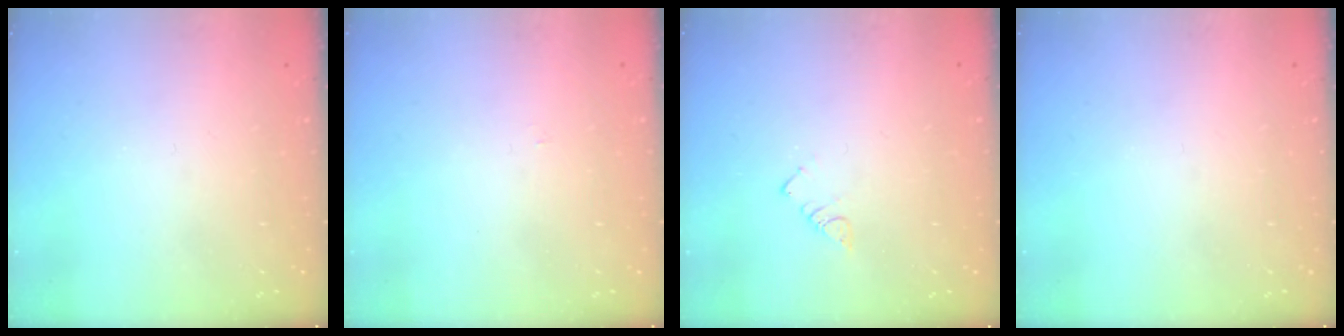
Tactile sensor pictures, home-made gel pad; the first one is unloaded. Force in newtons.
{"total": 2.2, "press": 2.2, "slide": 0.3}
{"total": 3.4, "press": 3.4, "slide": 0.5}
{"total": 0.0}